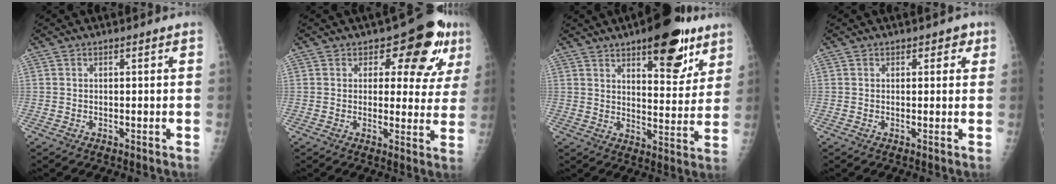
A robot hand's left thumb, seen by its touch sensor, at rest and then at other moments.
{"total": 11.0, "force": [5.3, 6.2, 7.4], "torque": [-0.045, -0.020, 0.062]}
{"total": 16.3, "force": [9.7, 6.5, 11.4], "torque": [-0.107, -0.047, 0.137]}
{"total": 2.3, "force": [1.2, 1.7, 1.1], "torque": [0.011, -0.002, 0.009]}